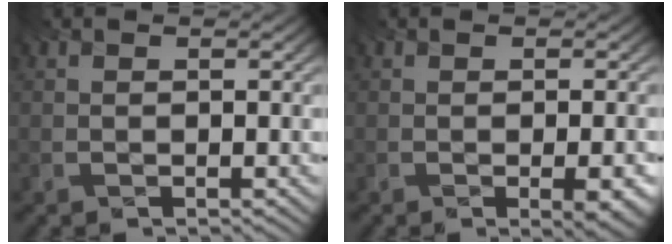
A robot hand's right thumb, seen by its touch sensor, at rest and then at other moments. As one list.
[{"total": 3.7, "force": [-1.3, 1.0, 3.3], "torque": [-0.031, 0.000, -0.020]}]